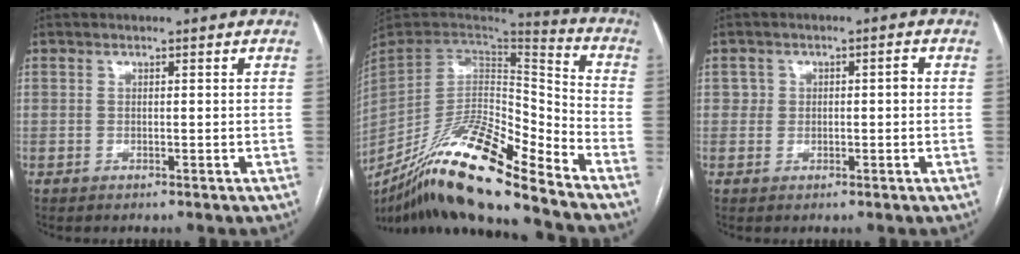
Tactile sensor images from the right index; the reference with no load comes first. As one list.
[{"total": 21.8, "force": [-16.2, 2.3, 14.4], "torque": [-0.278, -0.014, -0.300]}, {"total": 2.2, "force": [0.2, 1.8, 1.4], "torque": [-0.015, 0.012, 0.004]}]